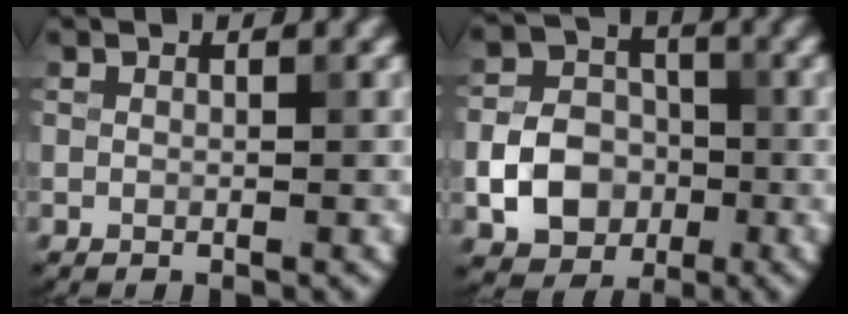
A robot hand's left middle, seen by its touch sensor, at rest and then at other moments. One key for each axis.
{"total": 5.7, "fx": -1.6, "fy": 4.7, "fz": 2.9, "tx": -0.044, "ty": -0.001, "tz": -0.032}